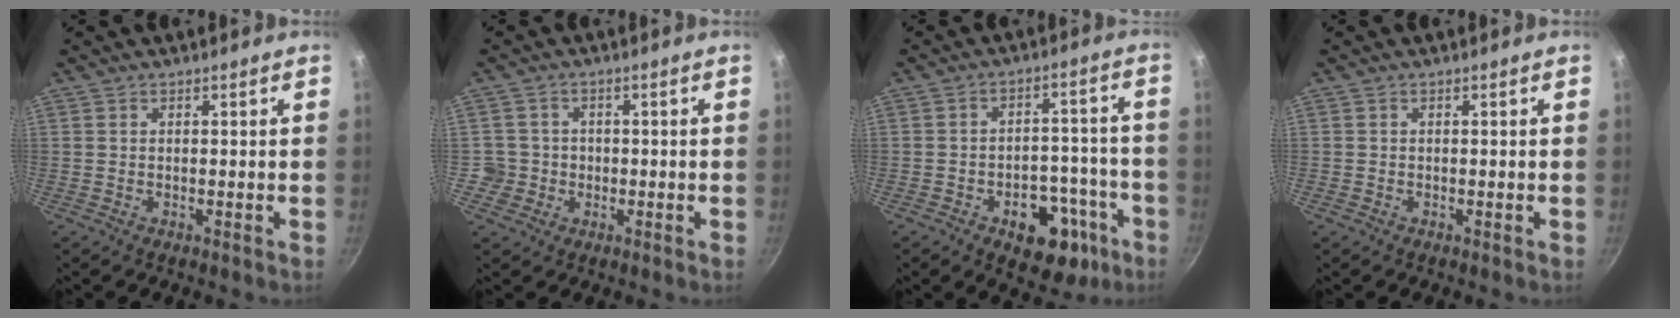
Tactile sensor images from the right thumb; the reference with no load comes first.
{"total": 4.0, "force": [-0.7, 3.9, -0.3], "torque": [0.036, 0.014, -0.017]}
{"total": 13.2, "force": [-6.7, 7.7, 8.4], "torque": [-0.077, 0.055, -0.086]}
{"total": 0.6, "force": [-0.3, 0.5, 0.2], "torque": [-0.004, 0.001, -0.007]}